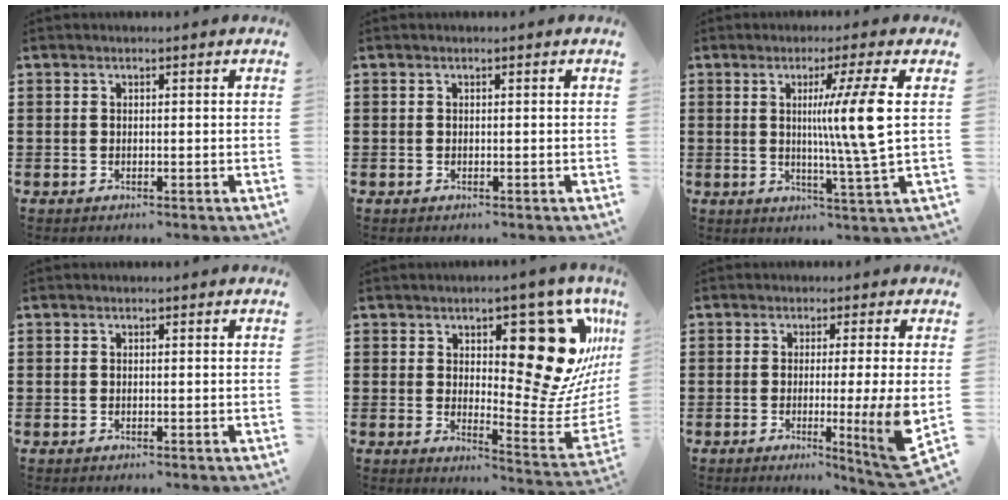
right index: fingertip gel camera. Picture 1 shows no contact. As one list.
[{"total": 0.0}, {"total": 10.0, "force": [1.6, -1.1, 9.8], "torque": [-0.166, -0.010, 0.011]}, {"total": 0.0}, {"total": 18.5, "force": [8.2, 7.5, 14.8], "torque": [-0.188, -0.057, 0.134]}, {"total": 7.8, "force": [-1.1, -0.3, 7.7], "torque": [-0.105, -0.031, -0.019]}]